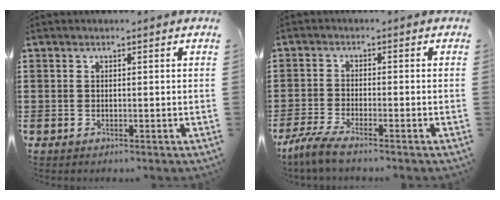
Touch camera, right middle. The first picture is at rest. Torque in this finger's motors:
{"motor_torque": [2.04, 0.10, 0.46, 0.16]}